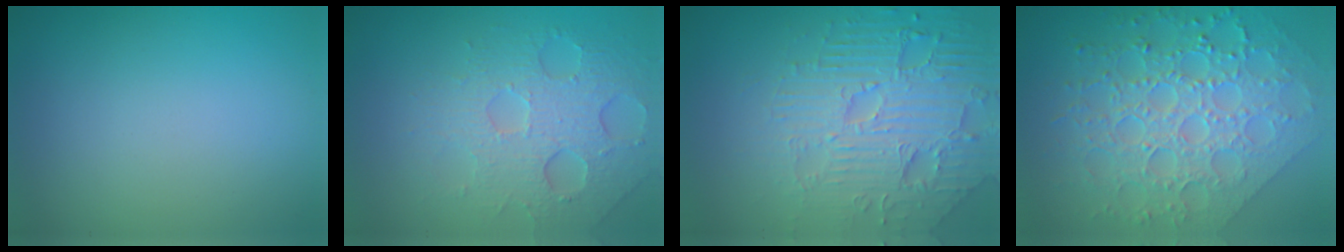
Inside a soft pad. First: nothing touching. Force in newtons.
{"total": 4.9, "press": 4.1, "slide": 2.6}
{"total": 6.5, "press": 5.1, "slide": 4.0}
{"total": 8.4, "press": 6.1, "slide": 5.8}